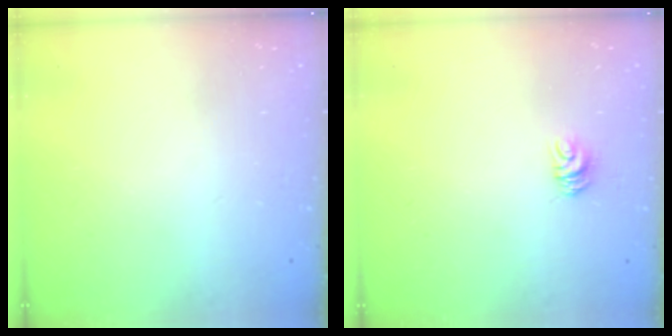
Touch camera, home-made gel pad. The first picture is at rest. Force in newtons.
{"total": 5.3, "press": 5.3, "slide": 0.4}